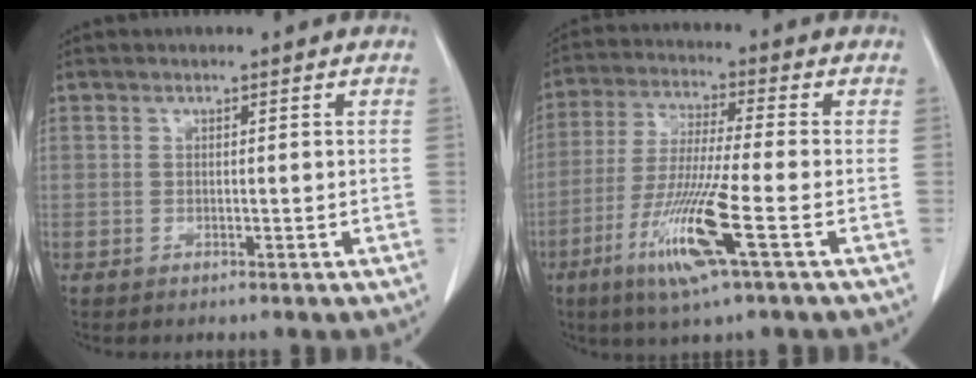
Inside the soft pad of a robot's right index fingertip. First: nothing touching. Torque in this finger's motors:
{"motor_torque": [1.20, -0.90, 0.34, 0.21]}